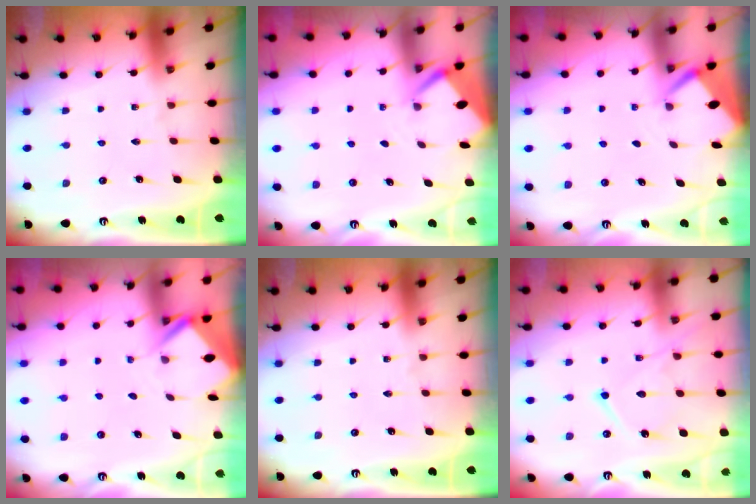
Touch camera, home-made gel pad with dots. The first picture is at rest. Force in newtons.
{"total": 2.6, "press": 2.6, "slide": 0.0}
{"total": 2.6, "press": 2.6, "slide": 0.0}
{"total": 2.6, "press": 2.6, "slide": 0.1}
{"total": 0.0}
{"total": 13.2, "press": 13.2, "slide": 1.2}